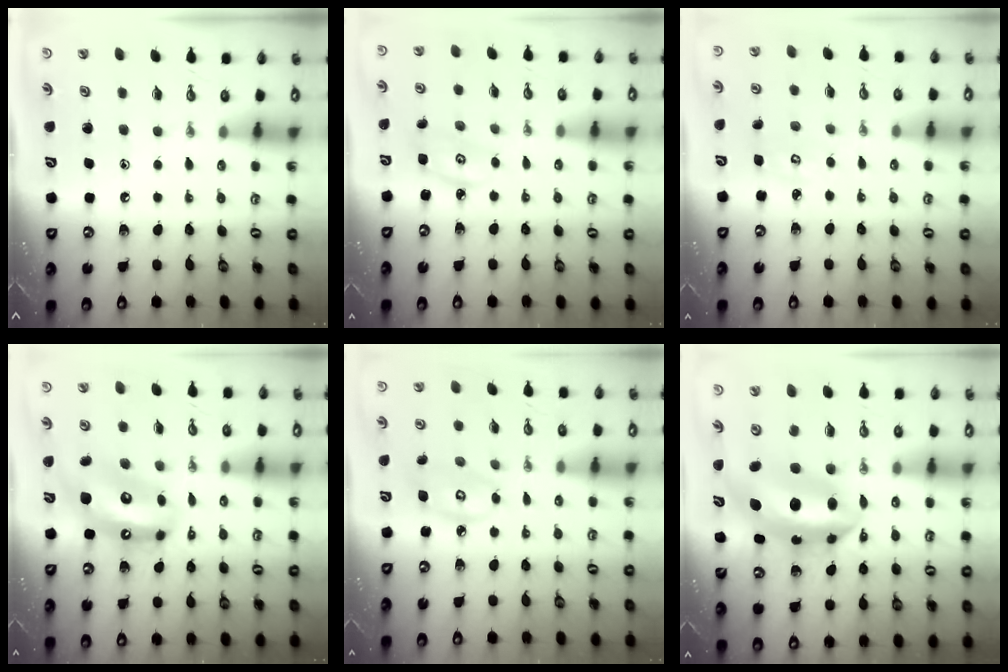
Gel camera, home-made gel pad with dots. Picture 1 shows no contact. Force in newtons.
{"total": 2.7, "press": 2.6, "slide": 0.3}
{"total": 2.9, "press": 2.9, "slide": 0.2}
{"total": 12.6, "press": 12.5, "slide": 1.5}
{"total": 5.9, "press": 5.9, "slide": 0.3}
{"total": 9.4, "press": 9.4, "slide": 0.9}